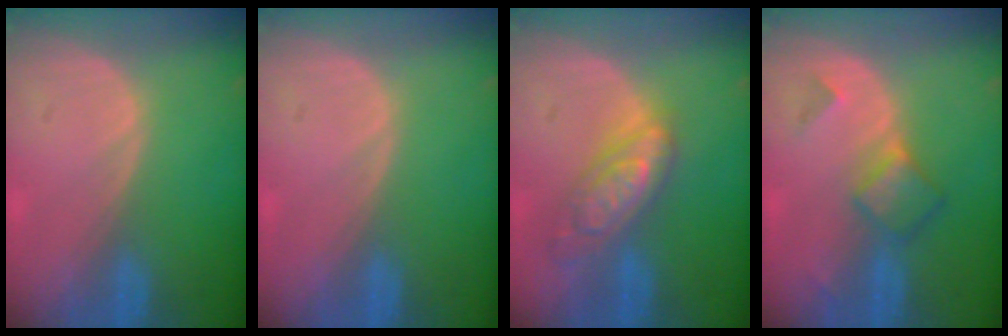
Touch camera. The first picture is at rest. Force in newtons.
{"total": 0.0}
{"total": 7.1, "press": 7.0, "slide": 0.6}
{"total": 5.1, "press": 4.4, "slide": 2.6}